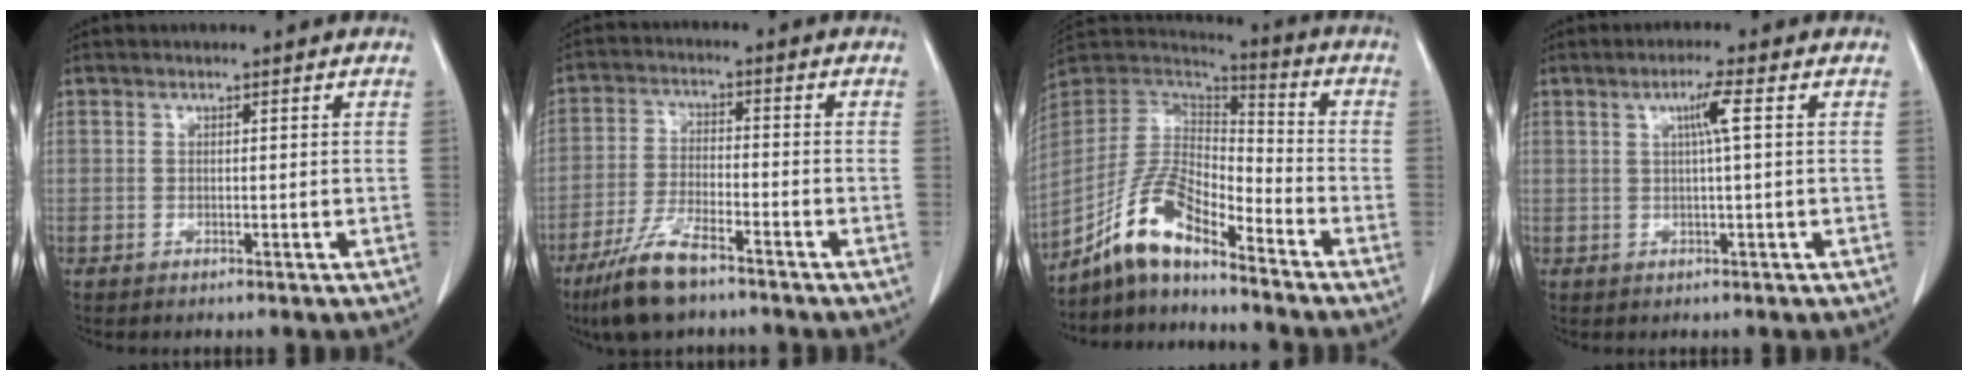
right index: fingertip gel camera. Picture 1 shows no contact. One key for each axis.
{"total": 9.0, "fx": -6.4, "fy": 1.9, "fz": 6.0, "tx": -0.128, "ty": -0.020, "tz": -0.120}
{"total": 11.3, "fx": -8.4, "fy": 3.0, "fz": 7.0, "tx": -0.155, "ty": 0.023, "tz": -0.161}
{"total": 3.3, "fx": 0.8, "fy": -0.5, "fz": 3.2, "tx": -0.060, "ty": 0.003, "tz": 0.014}